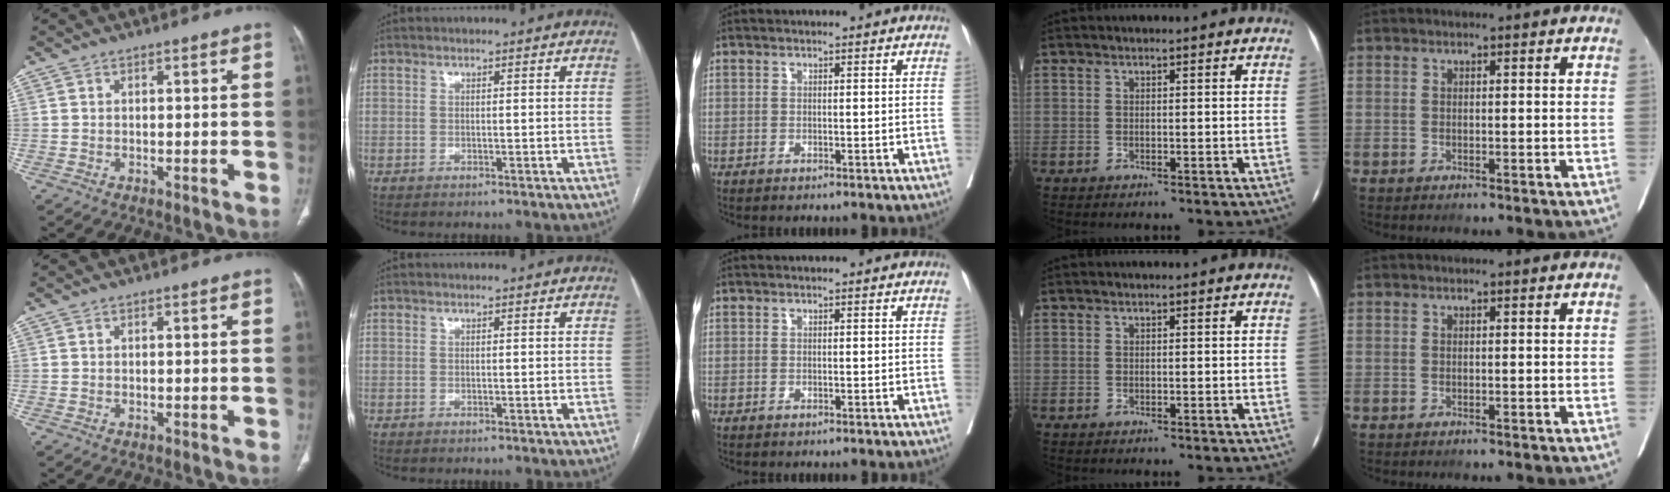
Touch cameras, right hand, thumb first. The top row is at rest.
{}